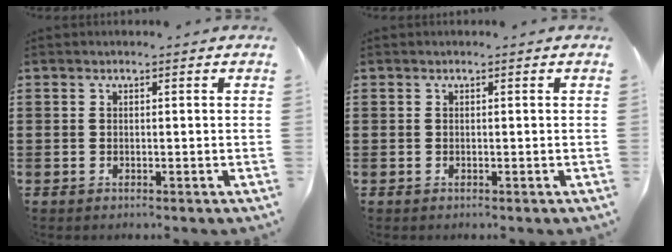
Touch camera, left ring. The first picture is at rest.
{"total": 0.0}